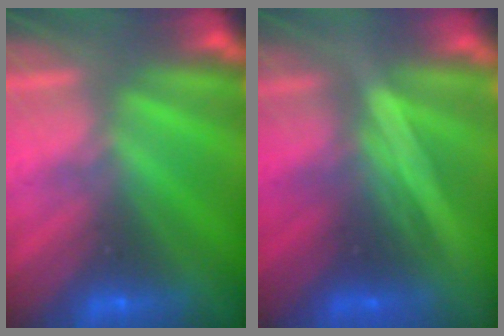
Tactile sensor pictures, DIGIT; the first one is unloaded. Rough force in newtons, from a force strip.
{"total": 1.5}